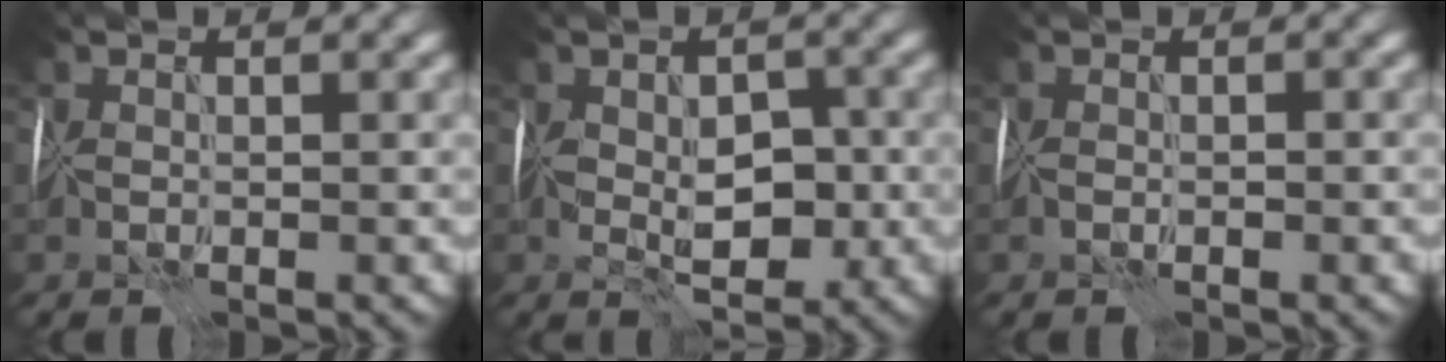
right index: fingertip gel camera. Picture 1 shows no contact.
{"total": 5.4, "force": [-0.6, 3.2, 4.4], "torque": [-0.071, -0.004, -0.009]}
{"total": 0.8, "force": [-0.3, 0.4, 0.6], "torque": [-0.010, 0.005, -0.007]}